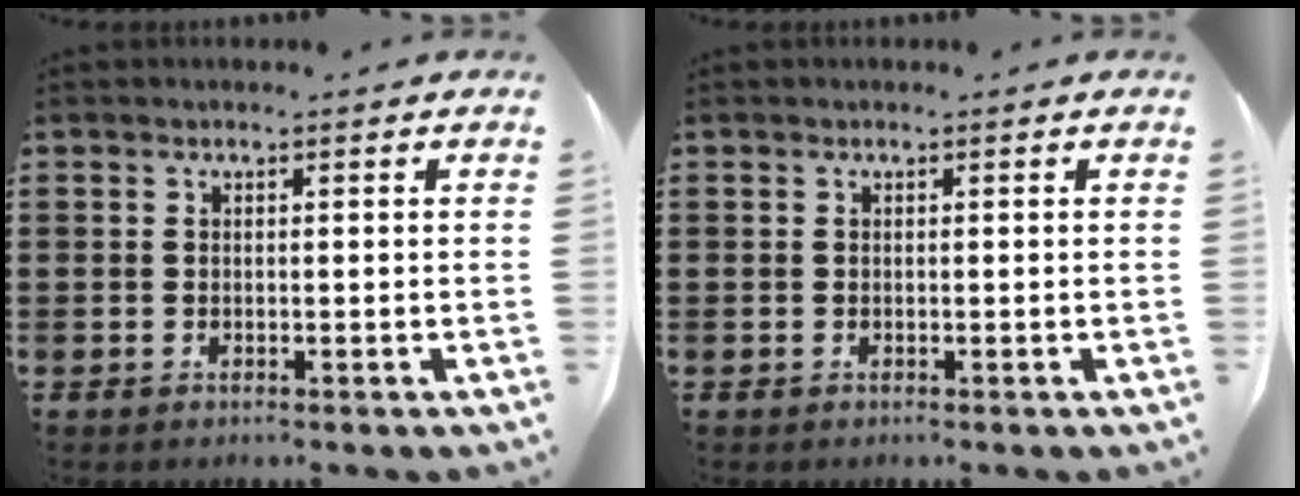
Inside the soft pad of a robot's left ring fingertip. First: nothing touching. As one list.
[{"total": 0.0}]